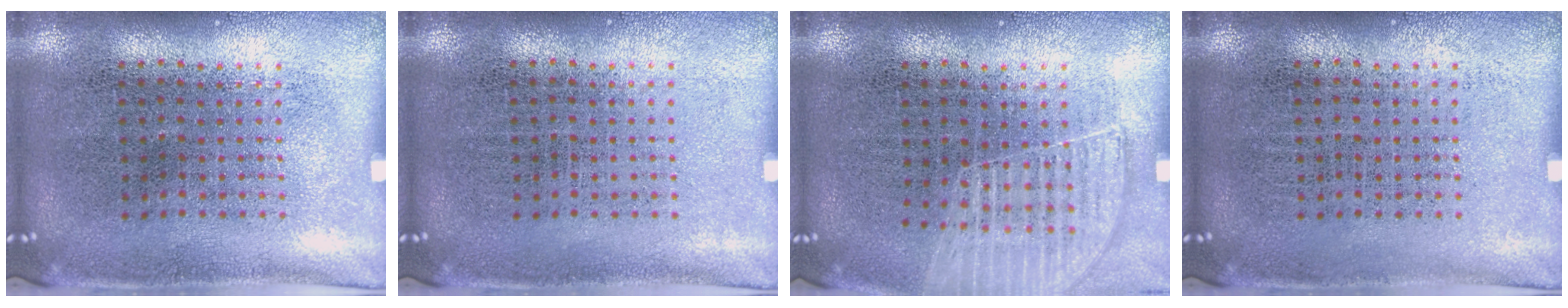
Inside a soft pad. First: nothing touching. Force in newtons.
{"total": 0.0}
{"total": 1.1, "press": 1.1, "slide": 0.1}
{"total": 0.0}